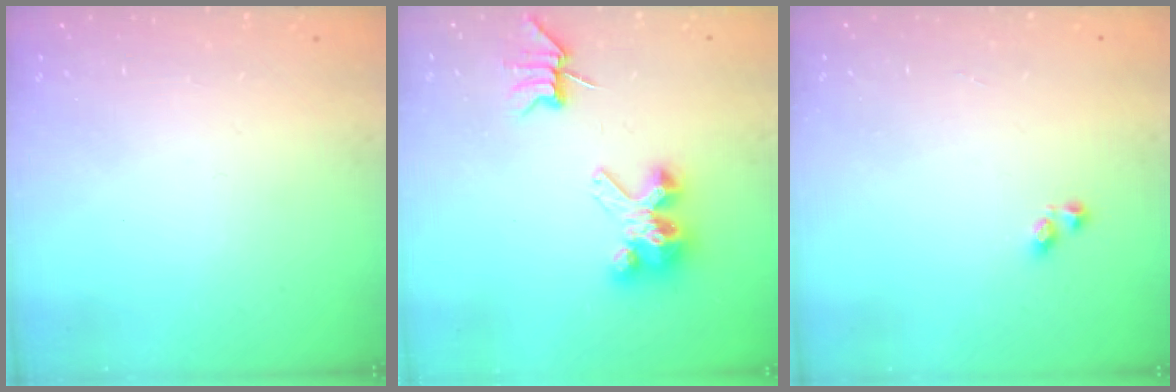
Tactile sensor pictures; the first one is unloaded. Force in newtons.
{"total": 6.6, "press": 6.6, "slide": 0.5}
{"total": 2.4, "press": 2.1, "slide": 1.2}